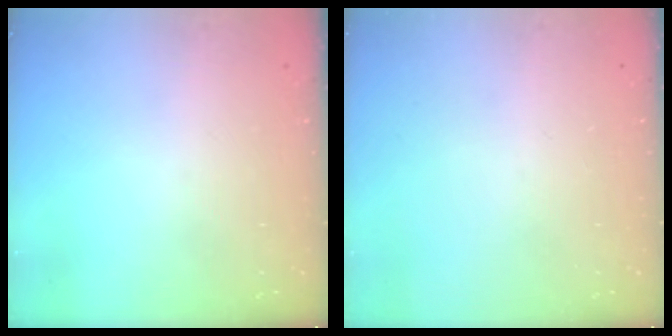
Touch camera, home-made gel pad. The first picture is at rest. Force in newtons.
{"total": 0.0}